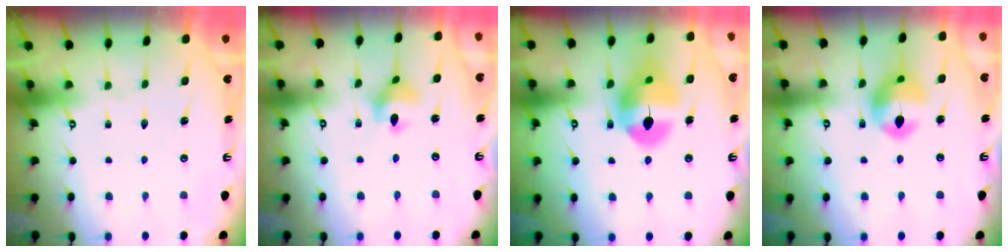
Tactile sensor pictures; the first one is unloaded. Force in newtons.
{"total": 5.7, "press": 5.7, "slide": 0.1}
{"total": 13.3, "press": 13.2, "slide": 1.5}
{"total": 13.7, "press": 13.6, "slide": 1.6}